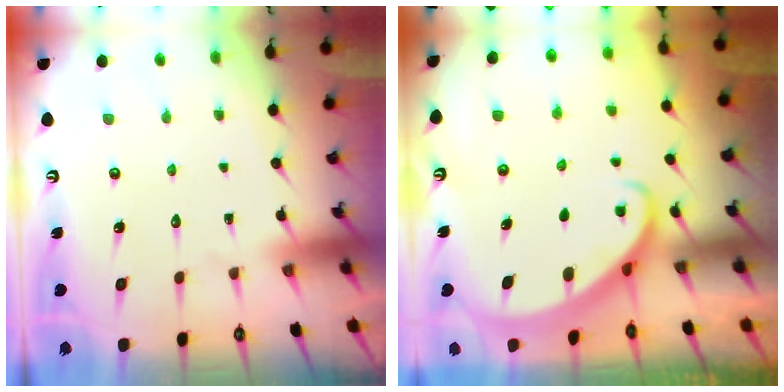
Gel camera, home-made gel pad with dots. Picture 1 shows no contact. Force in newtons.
{"total": 2.3, "press": 2.3, "slide": 0.3}